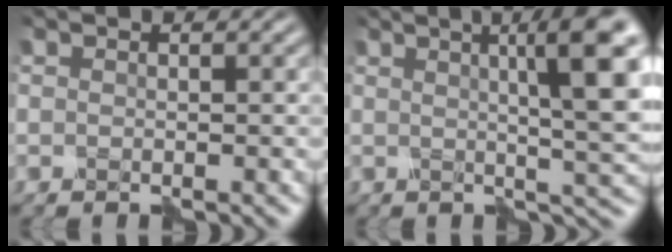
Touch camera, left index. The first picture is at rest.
{"total": 9.5, "force": [2.6, 1.9, 9.0], "torque": [-0.093, 0.015, 0.032]}